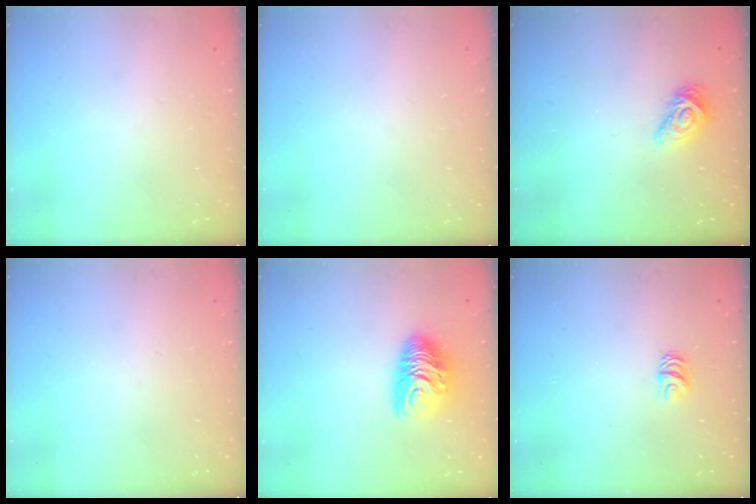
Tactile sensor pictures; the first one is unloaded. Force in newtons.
{"total": 0.0}
{"total": 9.0, "press": 9.0, "slide": 0.4}
{"total": 0.0}
{"total": 10.3, "press": 10.3, "slide": 0.4}
{"total": 5.2, "press": 5.2, "slide": 0.5}